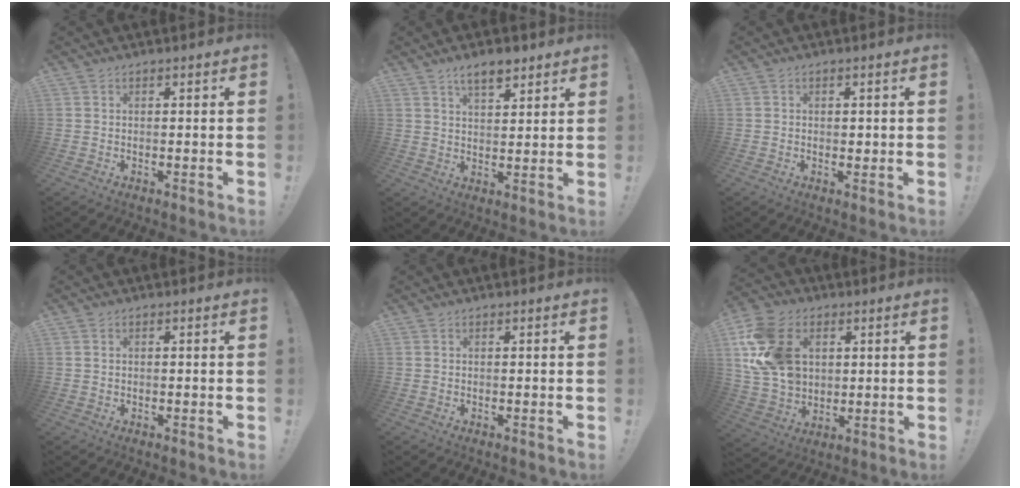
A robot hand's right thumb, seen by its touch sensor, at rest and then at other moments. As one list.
[{"total": 6.8, "force": [4.8, 2.9, 3.9], "torque": [-0.055, -0.021, 0.084]}, {"total": 1.0, "force": [0.1, 0.9, 0.6], "torque": [-0.001, 0.000, 0.001]}, {"total": 0.6, "force": [0.3, 0.3, 0.4], "torque": [-0.014, 0.003, 0.008]}, {"total": 0.0}, {"total": 19.4, "force": [5.8, 14.1, 12.1], "torque": [-0.229, -0.016, 0.114]}]